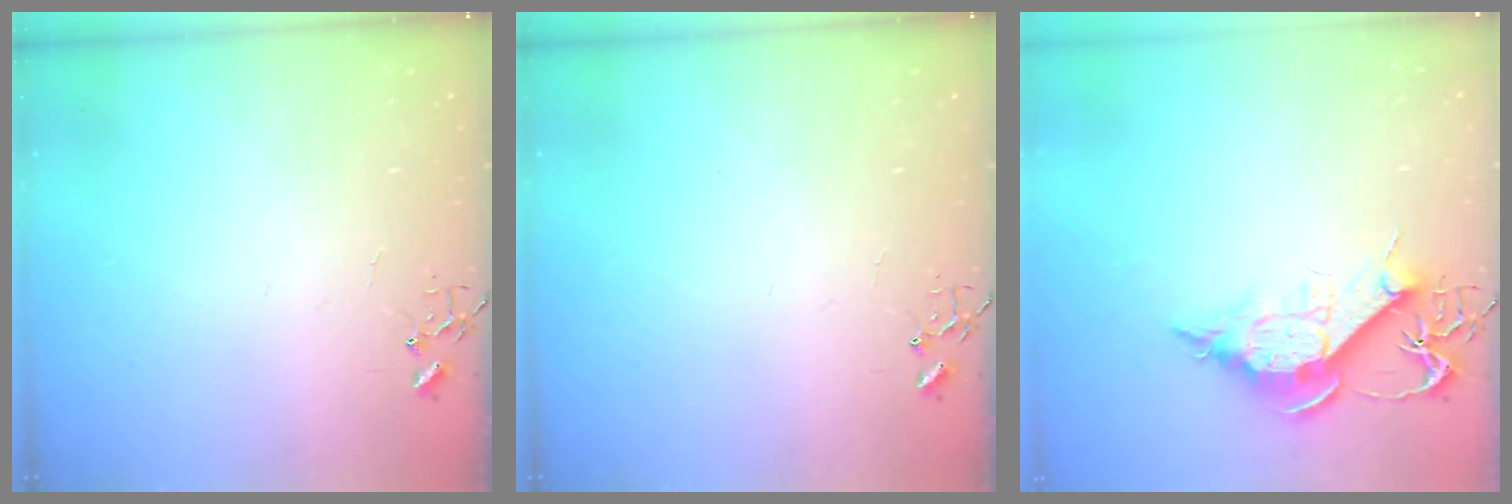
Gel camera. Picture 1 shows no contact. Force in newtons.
{"total": 0.0}
{"total": 11.3, "press": 11.3, "slide": 1.1}